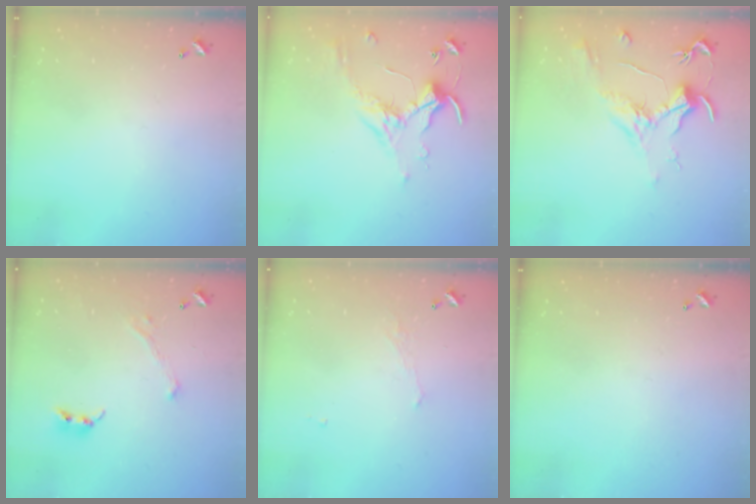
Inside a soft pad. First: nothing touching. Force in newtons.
{"total": 0.7, "press": 0.6, "slide": 0.4}
{"total": 2.0, "press": 1.8, "slide": 0.8}
{"total": 1.8, "press": 1.6, "slide": 0.9}
{"total": 1.1, "press": 0.8, "slide": 0.7}
{"total": 0.0}